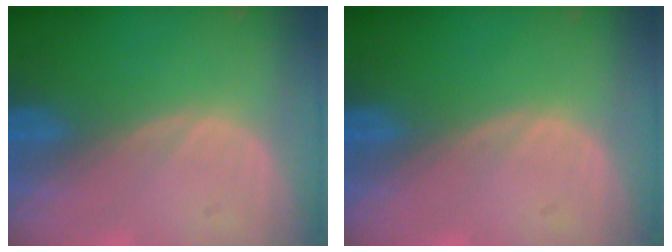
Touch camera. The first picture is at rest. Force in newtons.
{"total": 0.0}